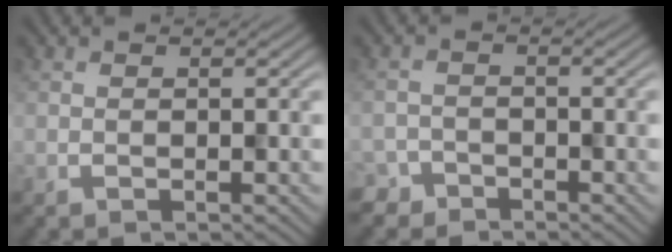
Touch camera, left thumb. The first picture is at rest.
{"total": 2.4, "force": [-2.1, 1.1, -0.7], "torque": [0.017, 0.002, -0.042]}